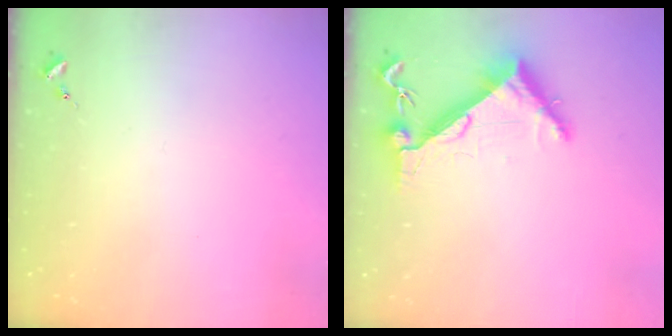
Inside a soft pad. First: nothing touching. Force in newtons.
{"total": 6.4, "press": 6.4, "slide": 0.5}